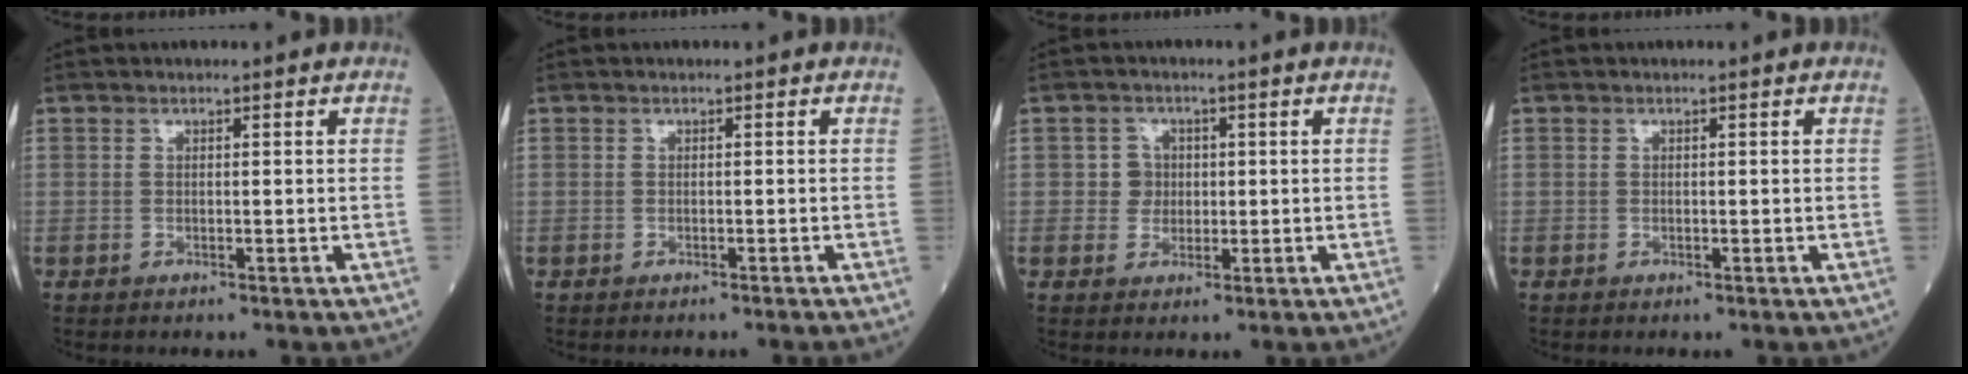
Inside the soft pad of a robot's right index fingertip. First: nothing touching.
{"total": 1.2, "force": [-1.1, -0.4, 0.5], "torque": [-0.001, 0.005, -0.017]}
{"total": 2.7, "force": [0.2, 2.7, 0.5], "torque": [0.000, 0.006, 0.002]}
{"total": 0.0}